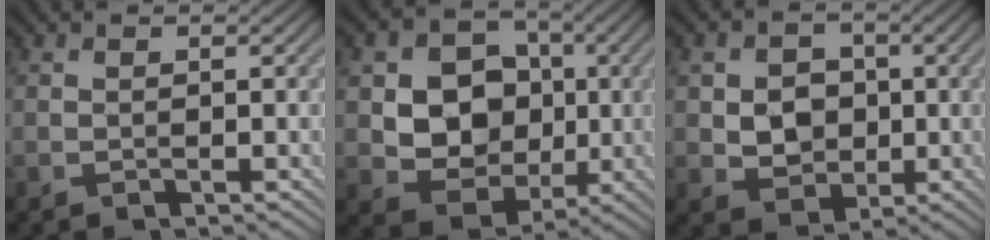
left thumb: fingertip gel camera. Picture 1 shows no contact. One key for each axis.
{"total": 9.8, "fx": 0.2, "fy": 8.4, "fz": 5.2, "tx": -0.106, "ty": -0.005, "tz": -0.010}
{"total": 5.4, "fx": 0.0, "fy": 4.7, "fz": 2.7, "tx": -0.059, "ty": -0.003, "tz": -0.010}